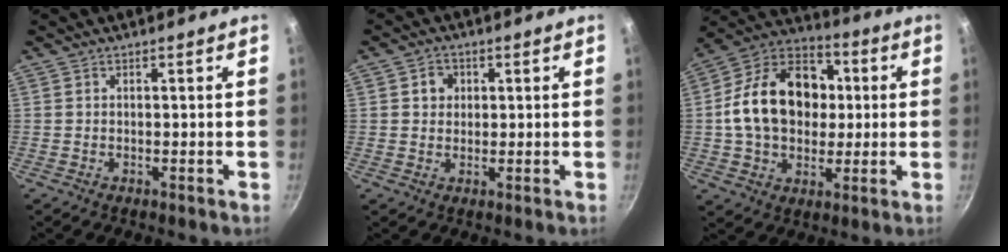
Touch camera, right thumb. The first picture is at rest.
{"total": 3.5, "force": [0.9, 3.1, 1.3], "torque": [0.000, 0.004, 0.010]}
{"total": 20.6, "force": [1.5, 15.3, 13.6], "torque": [-0.196, 0.031, 0.014]}